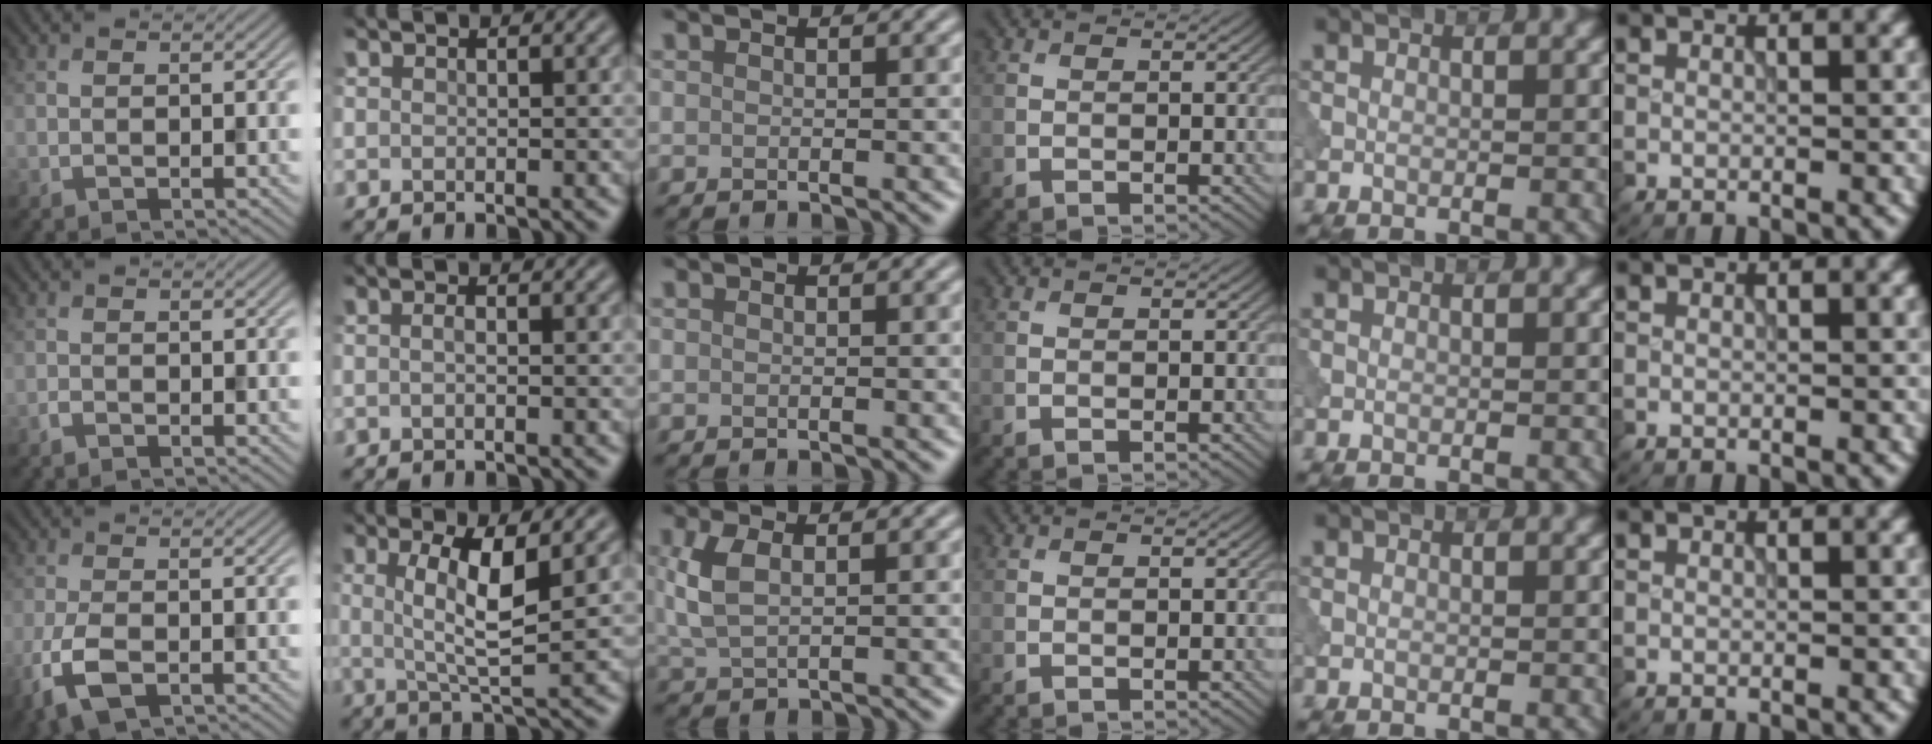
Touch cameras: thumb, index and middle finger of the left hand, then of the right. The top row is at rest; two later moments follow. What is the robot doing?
{"motion": "dispense", "object": "pipette"}